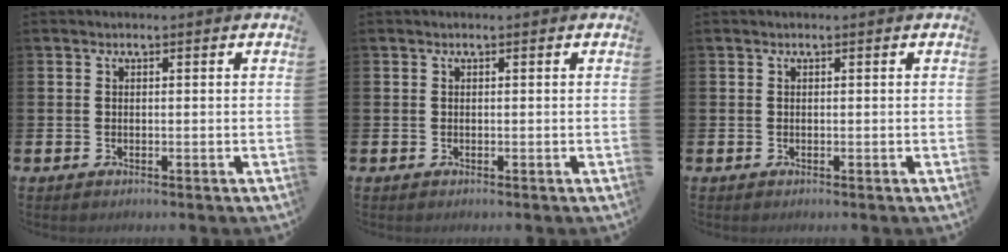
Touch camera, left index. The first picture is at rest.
{"total": 0.0}
{"total": 0.0}